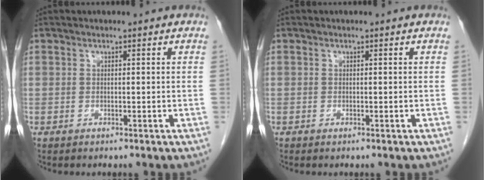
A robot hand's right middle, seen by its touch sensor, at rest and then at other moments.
{"total": 0.0}